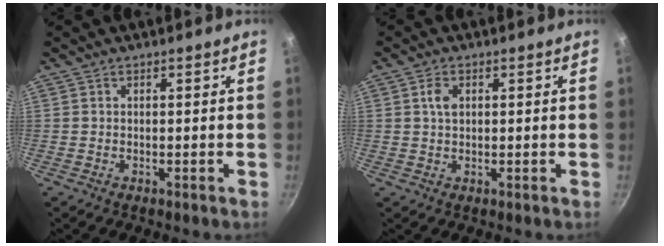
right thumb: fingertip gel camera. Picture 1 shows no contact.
{"total": 2.8, "force": [0.7, 1.9, 1.9], "torque": [-0.031, 0.001, 0.013]}